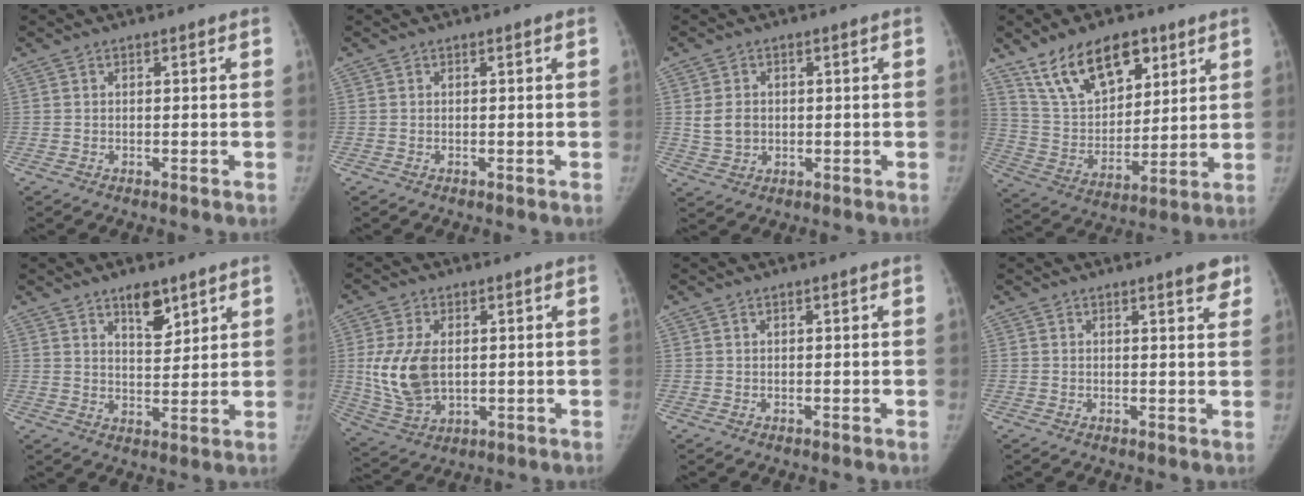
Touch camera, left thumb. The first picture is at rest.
{"total": 0.0}
{"total": 4.5, "force": [0.3, 3.7, 2.5], "torque": [-0.032, 0.000, 0.015]}
{"total": 17.6, "force": [10.7, 9.6, 10.2], "torque": [-0.130, -0.040, 0.203]}
{"total": 6.3, "force": [4.2, 2.8, 3.8], "torque": [-0.036, -0.032, 0.069]}
{"total": 11.5, "force": [0.9, 7.1, 9.0], "torque": [-0.177, -0.010, 0.031]}
{"total": 0.0}
{"total": 3.5, "force": [2.3, 0.8, 2.5], "torque": [-0.021, -0.011, 0.027]}